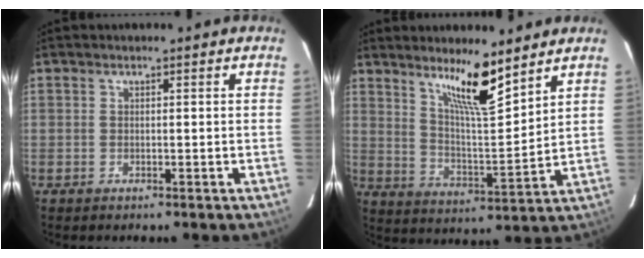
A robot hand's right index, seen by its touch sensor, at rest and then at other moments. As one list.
[{"total": 10.1, "force": [7.1, 0.6, 7.2], "torque": [-0.126, -0.015, 0.130]}]